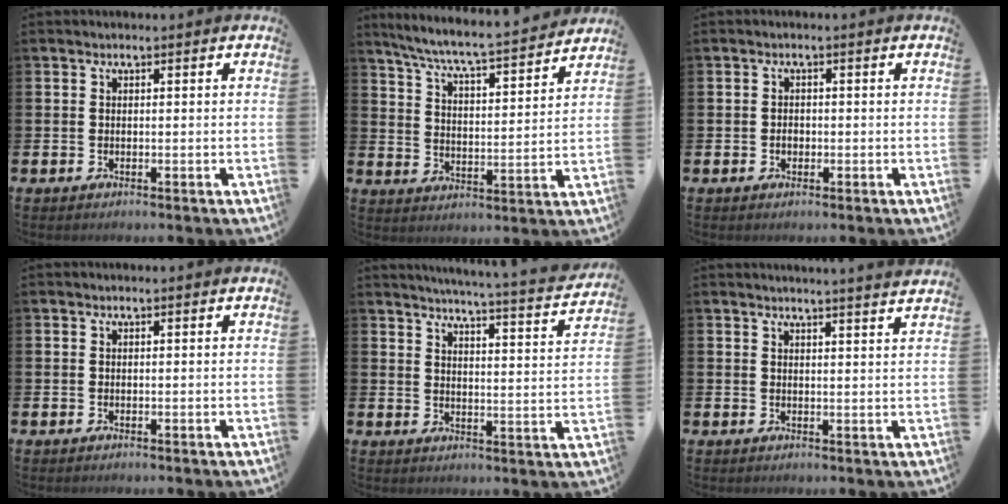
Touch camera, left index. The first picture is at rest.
{"total": 6.9, "force": [6.5, 0.1, 2.4], "torque": [-0.077, -0.053, 0.108]}
{"total": 1.2, "force": [-0.3, 0.9, 0.7], "torque": [-0.009, 0.003, -0.007]}
{"total": 0.0}
{"total": 4.5, "force": [4.3, -0.6, 1.2], "torque": [-0.025, -0.044, 0.066]}
{"total": 2.8, "force": [2.8, -0.7, 0.0], "torque": [0.011, -0.025, 0.047]}